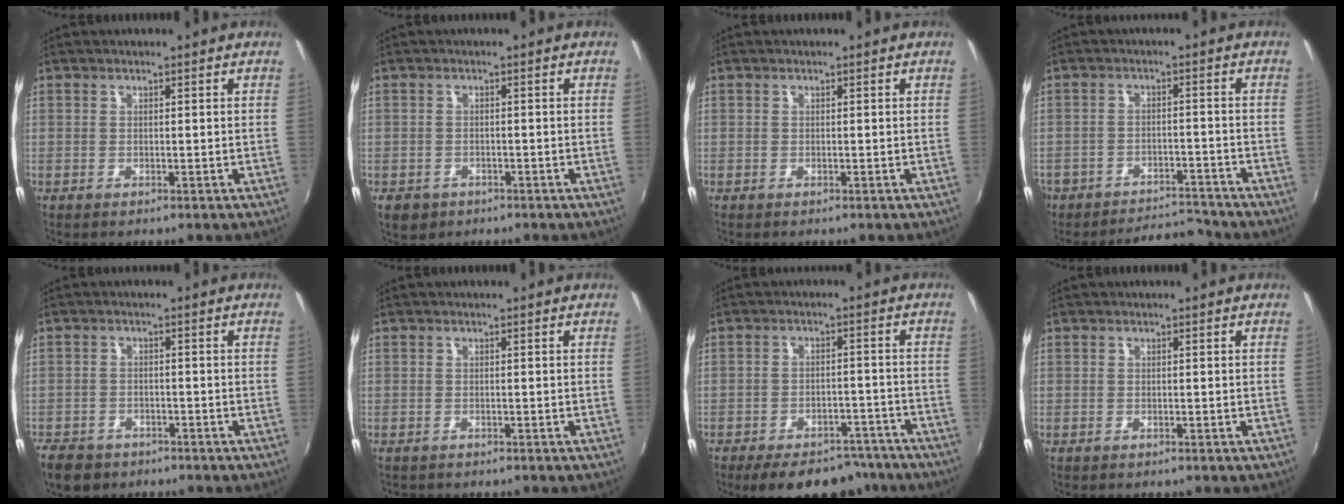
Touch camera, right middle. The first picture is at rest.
{"total": 4.0, "force": [-2.2, 2.9, 1.5], "torque": [-0.038, -0.005, -0.030]}
{"total": 0.0}
{"total": 8.5, "force": [-7.9, 3.0, 0.9], "torque": [-0.041, 0.013, -0.115]}
{"total": 7.2, "force": [-5.0, 4.4, 2.6], "torque": [-0.076, -0.004, -0.082]}
{"total": 0.7, "force": [-0.6, 0.3, 0.1], "torque": [-0.005, 0.001, -0.009]}
{"total": 14.5, "force": [-11.6, 6.2, 6.0], "torque": [-0.119, 0.005, -0.143]}
{"total": 0.0}